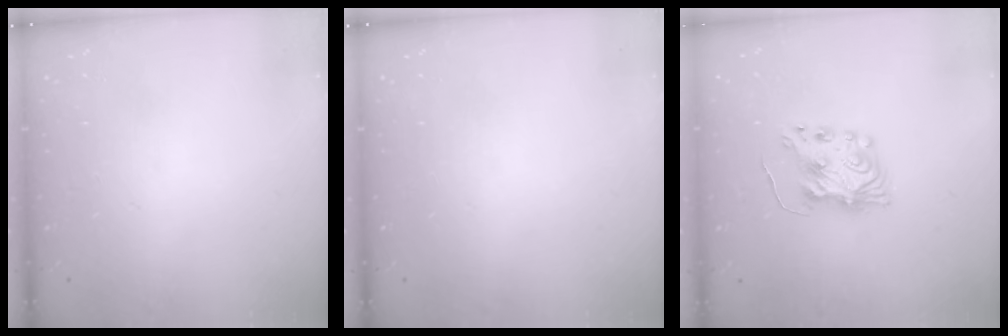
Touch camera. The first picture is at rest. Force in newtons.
{"total": 0.0}
{"total": 8.0, "press": 8.0, "slide": 0.2}